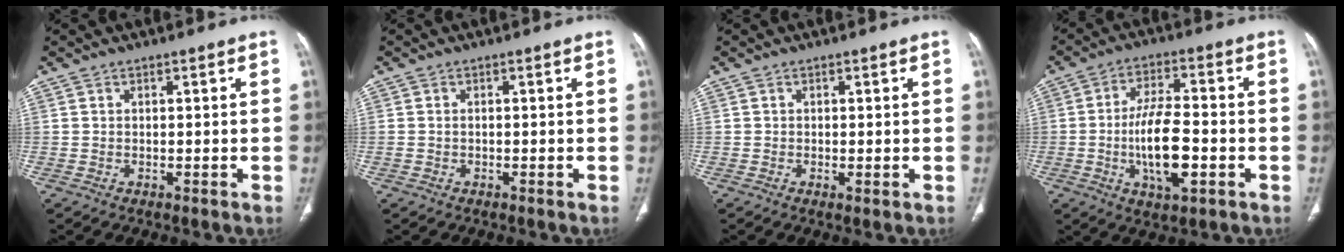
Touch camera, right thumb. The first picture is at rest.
{"total": 0.5, "force": [-0.1, 0.4, 0.4], "torque": [-0.011, 0.006, 0.001]}
{"total": 0.9, "force": [-0.2, 0.3, 0.8], "torque": [-0.019, -0.005, -0.003]}
{"total": 12.1, "force": [-2.7, 4.7, 10.8], "torque": [-0.192, 0.011, -0.048]}